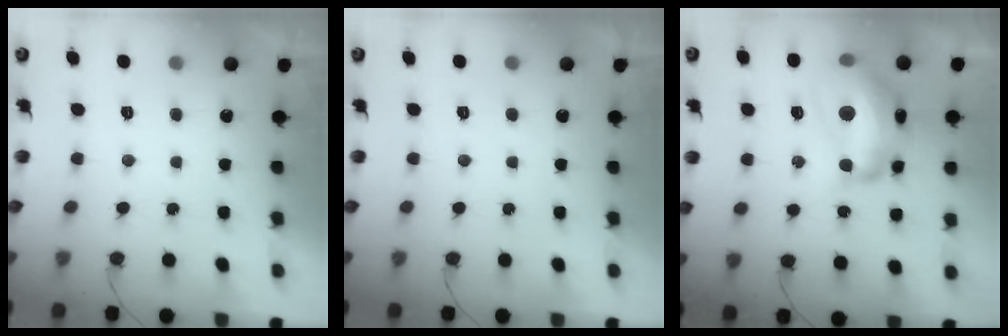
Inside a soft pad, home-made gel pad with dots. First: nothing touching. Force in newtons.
{"total": 0.0}
{"total": 15.6, "press": 15.6, "slide": 0.9}